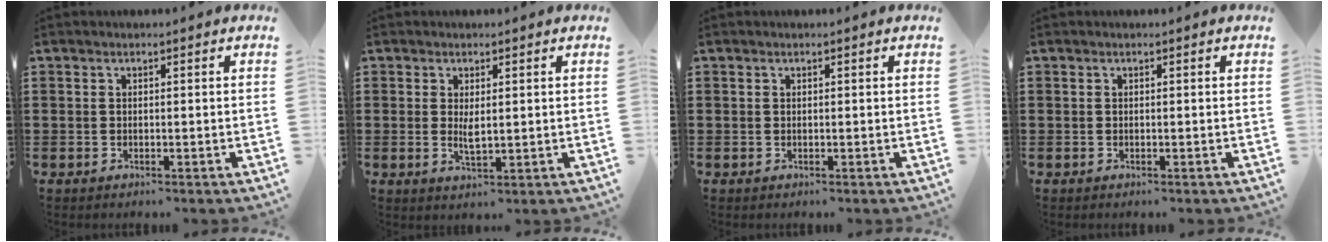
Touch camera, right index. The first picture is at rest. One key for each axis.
{"total": 2.7, "fx": 0.4, "fy": 0.7, "fz": 2.6, "tx": -0.051, "ty": -0.004, "tz": 0.009}
{"total": 0.0}
{"total": 0.0}